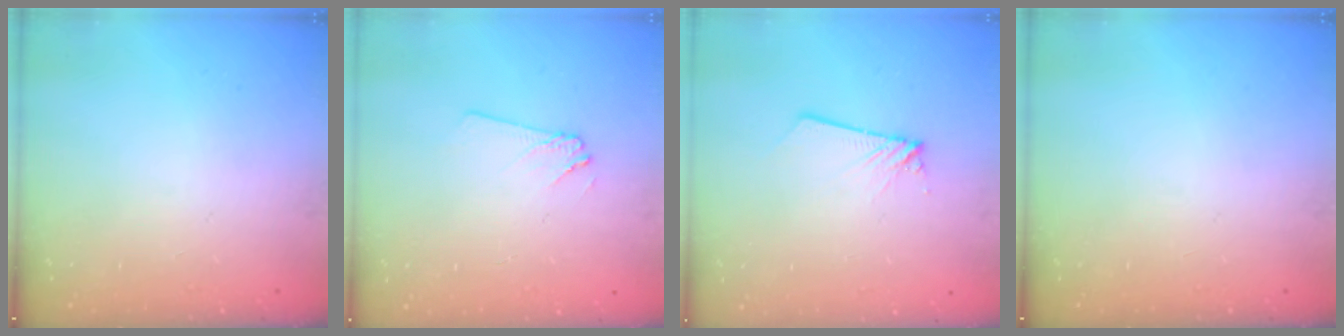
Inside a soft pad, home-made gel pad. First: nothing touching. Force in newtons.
{"total": 3.0, "press": 3.0, "slide": 0.4}
{"total": 1.9, "press": 1.9, "slide": 0.1}
{"total": 0.0}